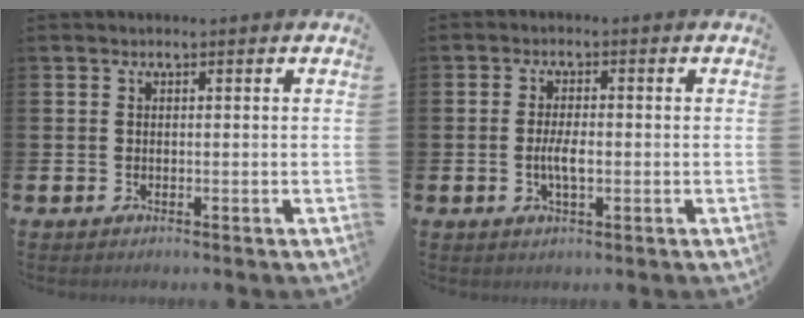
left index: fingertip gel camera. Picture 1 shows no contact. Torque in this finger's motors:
{"motor_torque": [0.67, 0.36, 0.12, 0.07]}